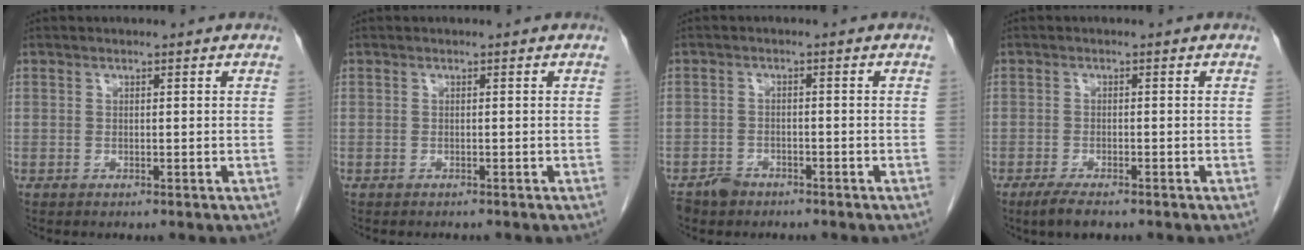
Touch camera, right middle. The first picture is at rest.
{"total": 0.7, "force": [-0.7, 0.2, 0.2], "torque": [-0.008, -0.002, -0.010]}
{"total": 2.7, "force": [-2.1, 1.5, 0.5], "torque": [-0.014, 0.002, -0.033]}
{"total": 3.5, "force": [-2.5, 0.8, 2.3], "torque": [-0.048, -0.007, -0.043]}